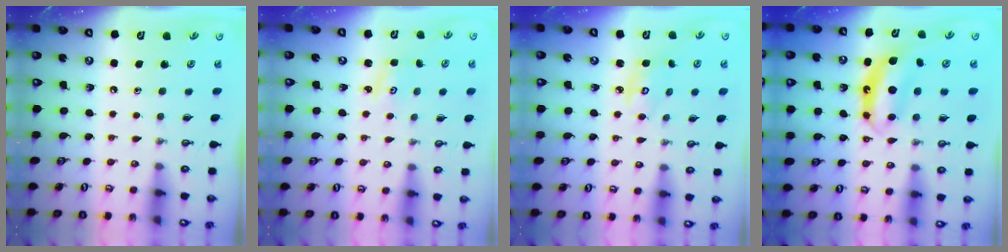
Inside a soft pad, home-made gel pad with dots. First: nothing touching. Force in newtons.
{"total": 1.1, "press": 1.1, "slide": 0.3}
{"total": 4.1, "press": 4.1, "slide": 0.3}
{"total": 7.3, "press": 7.3, "slide": 0.3}